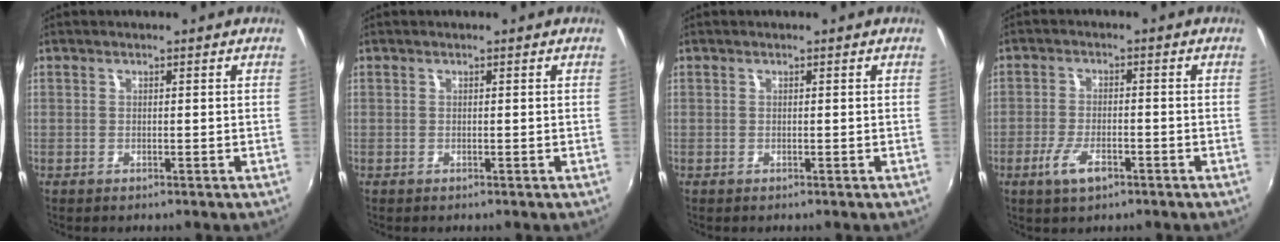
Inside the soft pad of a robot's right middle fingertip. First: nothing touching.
{"total": 0.0}
{"total": 0.0}
{"total": 5.4, "force": [-3.1, 2.1, 4.0], "torque": [-0.091, -0.009, -0.057]}